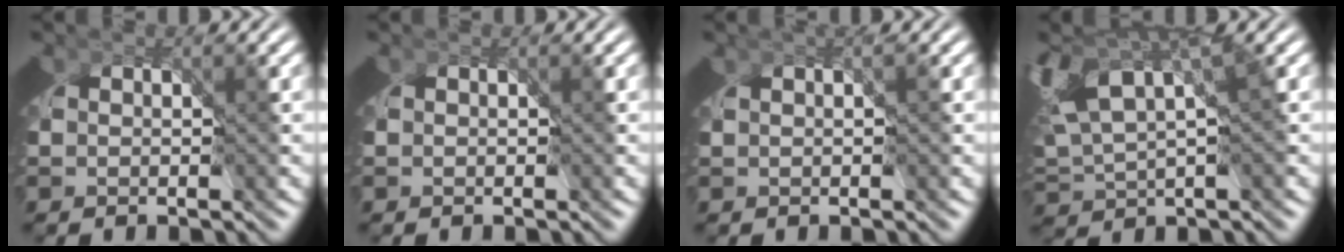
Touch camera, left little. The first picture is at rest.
{"total": 0.0}
{"total": 0.7, "force": [0.6, -0.1, 0.5], "torque": [0.006, 0.010, 0.007]}
{"total": 5.9, "force": [0.5, 3.9, 4.3], "torque": [-0.080, 0.006, 0.004]}